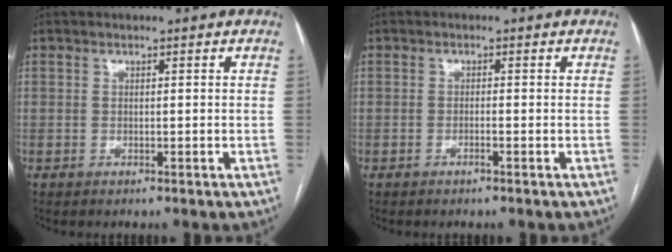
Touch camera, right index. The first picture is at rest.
{"total": 0.9, "force": [-0.5, -0.1, 0.8], "torque": [-0.017, 0.000, -0.008]}